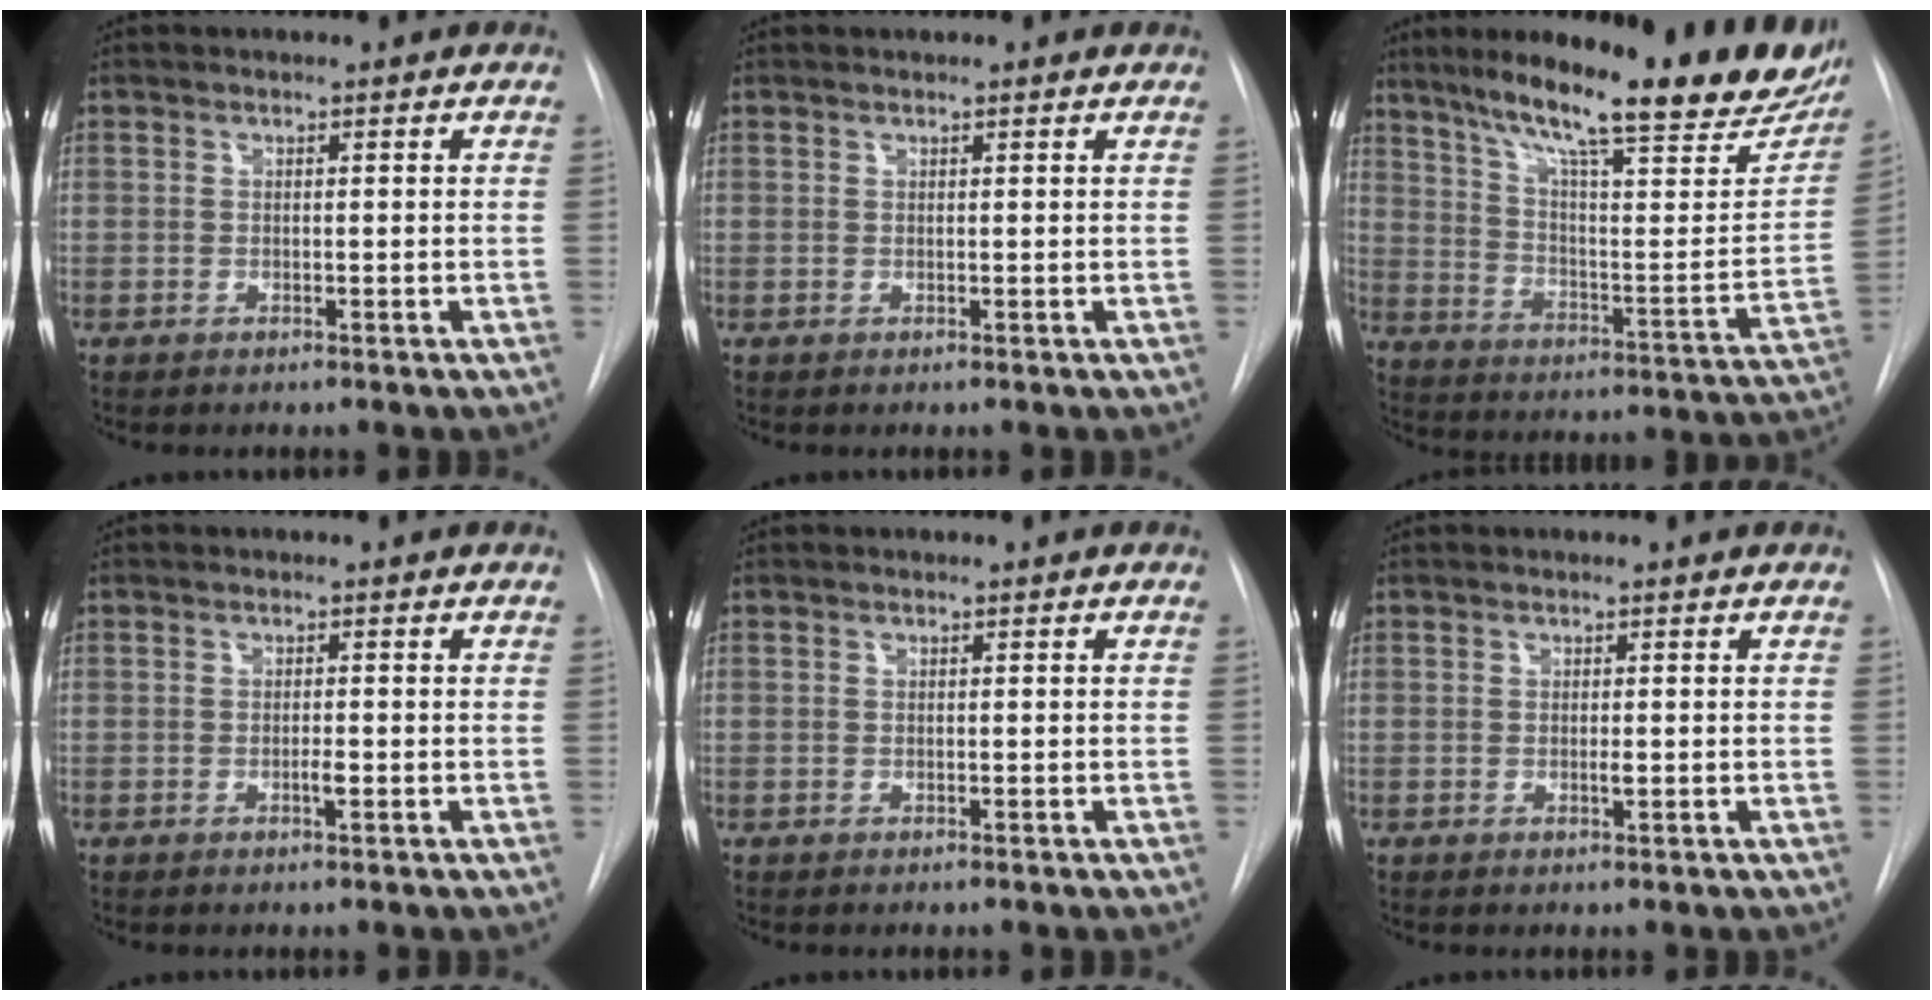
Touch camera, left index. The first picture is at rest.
{"total": 1.9, "force": [1.8, 0.2, 0.7], "torque": [-0.011, 0.015, 0.018]}
{"total": 28.9, "force": [21.1, 4.7, 19.2], "torque": [-0.272, -0.025, 0.286]}
{"total": 1.2, "force": [-0.9, 0.1, 0.8], "torque": [-0.016, -0.006, -0.015]}
{"total": 0.0}
{"total": 0.7, "force": [-0.5, 0.0, 0.5], "torque": [-0.013, -0.008, -0.009]}